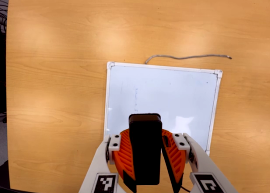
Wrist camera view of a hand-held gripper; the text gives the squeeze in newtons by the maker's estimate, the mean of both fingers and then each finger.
{"total": 11.5, "left": 10.7, "right": 12.2}